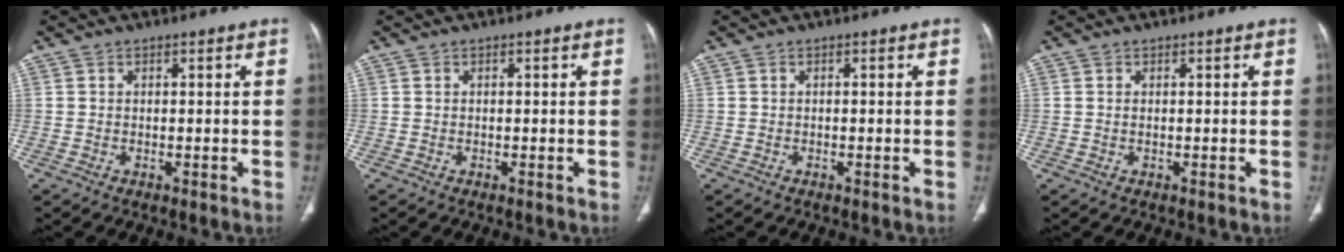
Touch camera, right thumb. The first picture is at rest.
{"total": 0.0}
{"total": 0.0}
{"total": 0.0}